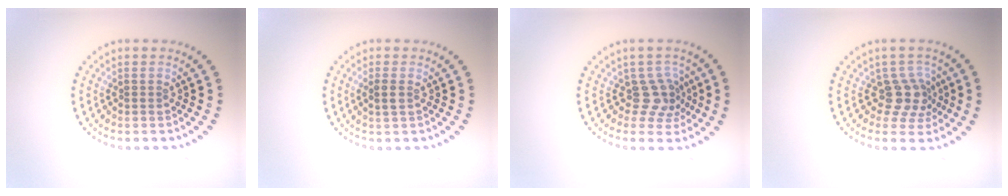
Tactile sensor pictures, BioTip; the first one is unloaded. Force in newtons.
{"total": 1.0, "press": 0.9, "slide": 0.2}
{"total": 2.8, "press": 2.1, "slide": 1.8}
{"total": 2.7, "press": 2.1, "slide": 1.7}